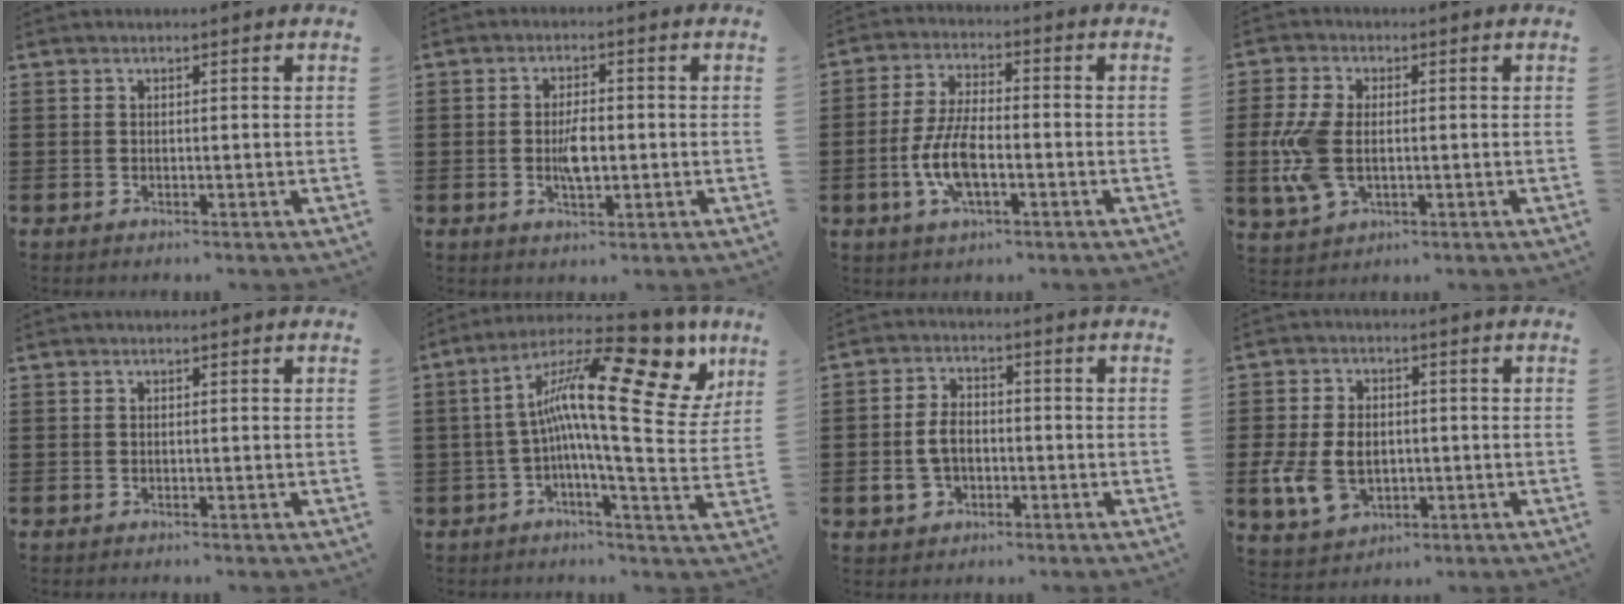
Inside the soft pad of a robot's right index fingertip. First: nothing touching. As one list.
[{"total": 4.4, "force": [-0.5, 1.7, 4.1], "torque": [-0.080, 0.001, -0.011]}, {"total": 8.4, "force": [-2.3, 3.3, 7.4], "torque": [-0.171, -0.008, -0.049]}, {"total": 8.0, "force": [-0.6, 4.7, 6.4], "torque": [-0.157, -0.001, -0.015]}, {"total": 0.0}, {"total": 19.8, "force": [7.6, 4.6, 17.8], "torque": [-0.302, -0.038, 0.113]}, {"total": 5.4, "force": [-1.2, 3.8, 3.6], "torque": [-0.090, 0.004, -0.027]}, {"total": 7.5, "force": [-1.2, 5.4, 5.0], "torque": [-0.126, 0.002, -0.027]}]